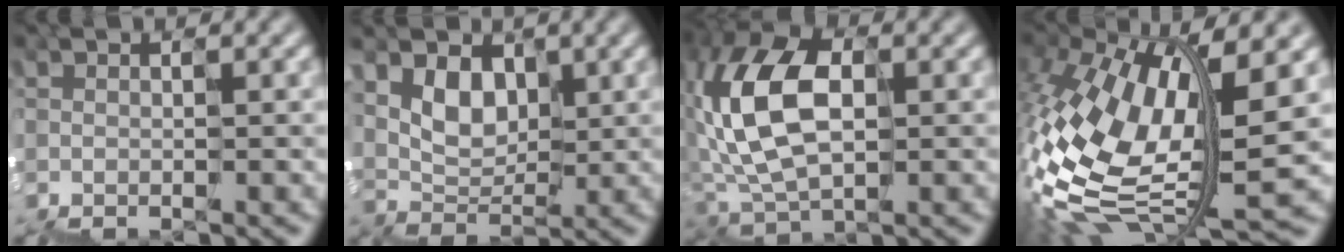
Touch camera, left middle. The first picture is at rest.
{"total": 2.7, "force": [1.9, 1.8, -0.3], "torque": [-0.011, 0.005, 0.039]}
{"total": 7.2, "force": [1.0, 4.8, 5.4], "torque": [-0.151, 0.024, 0.013]}
{"total": 11.5, "force": [-1.4, 4.9, 10.3], "torque": [-0.255, 0.006, -0.021]}